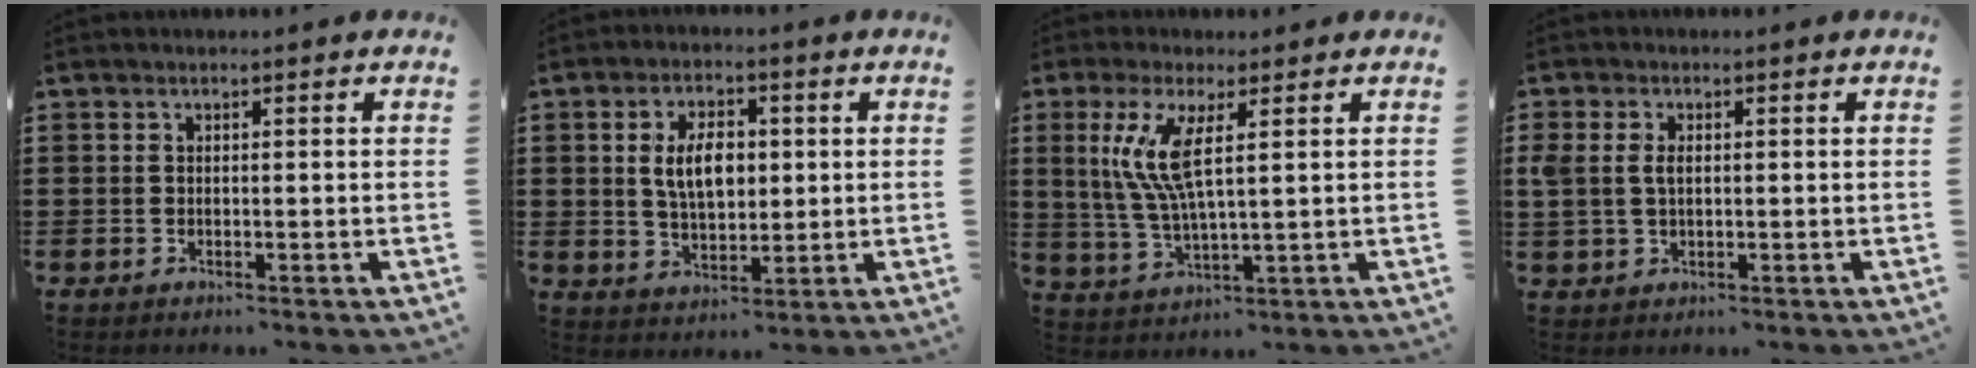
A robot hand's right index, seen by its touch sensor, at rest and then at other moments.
{"total": 6.8, "force": [1.0, 3.9, 5.5], "torque": [-0.106, 0.004, 0.008]}
{"total": 8.5, "force": [2.4, 1.9, 7.9], "torque": [-0.180, -0.010, 0.034]}
{"total": 2.9, "force": [0.4, 1.8, 2.2], "torque": [-0.062, 0.003, 0.002]}